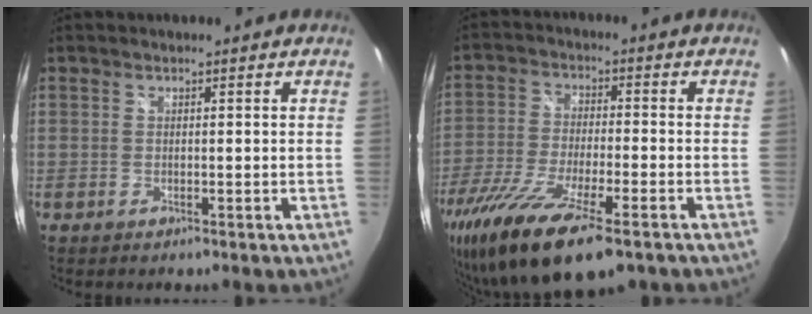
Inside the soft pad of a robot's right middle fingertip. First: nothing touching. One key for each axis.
{"total": 18.0, "fx": -12.0, "fy": 4.6, "fz": 12.6, "tx": -0.260, "ty": -0.065, "tz": -0.217}